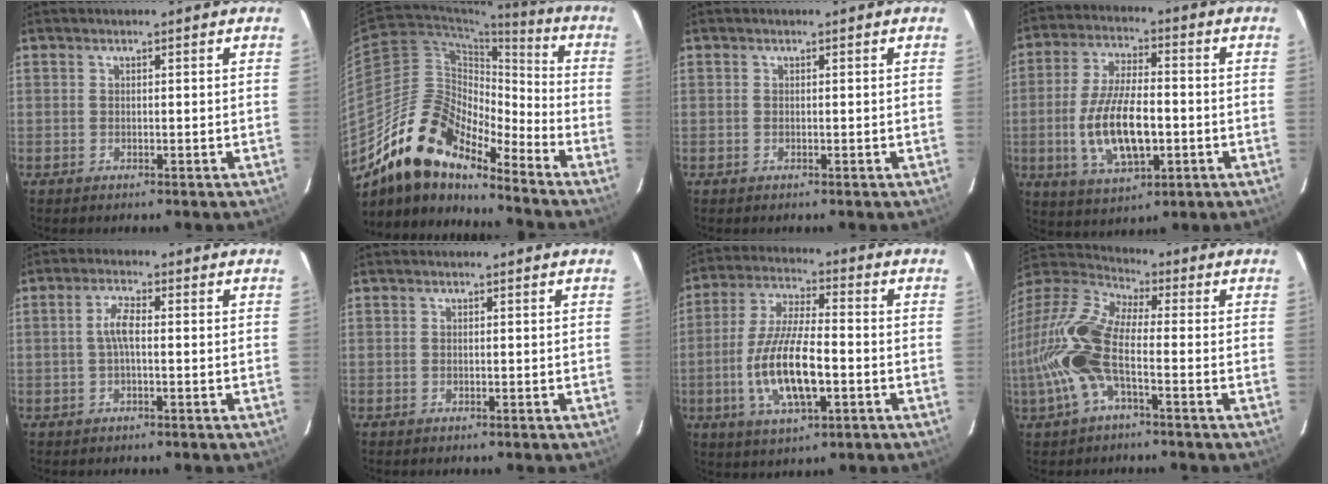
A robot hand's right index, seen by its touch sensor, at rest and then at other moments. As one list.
[{"total": 17.3, "force": [-13.9, 5.8, 8.5], "torque": [-0.153, 0.000, -0.269]}, {"total": 0.0}, {"total": 13.8, "force": [-2.8, 5.5, 12.3], "torque": [-0.249, -0.005, -0.044]}, {"total": 3.4, "force": [-0.2, 0.9, 3.3], "torque": [-0.067, 0.007, -0.003]}, {"total": 0.0}, {"total": 14.2, "force": [-3.7, 4.4, 13.0], "torque": [-0.267, -0.006, -0.066]}, {"total": 16.7, "force": [-4.3, 6.1, 15.0], "torque": [-0.319, -0.002, -0.096]}]